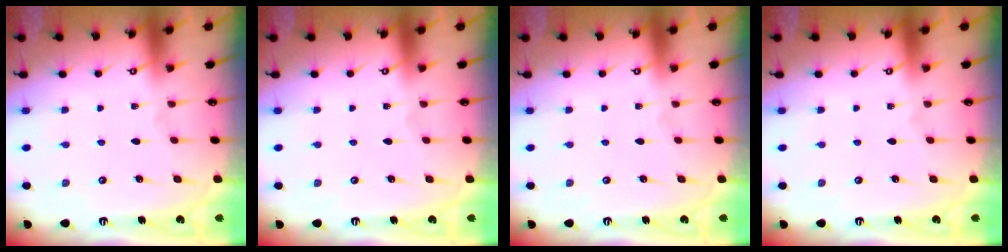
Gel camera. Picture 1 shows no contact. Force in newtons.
{"total": 0.0}
{"total": 0.0}
{"total": 0.0}